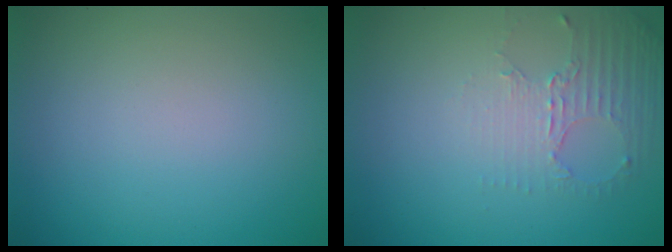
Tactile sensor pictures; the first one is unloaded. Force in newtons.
{"total": 2.6, "press": 2.0, "slide": 1.7}